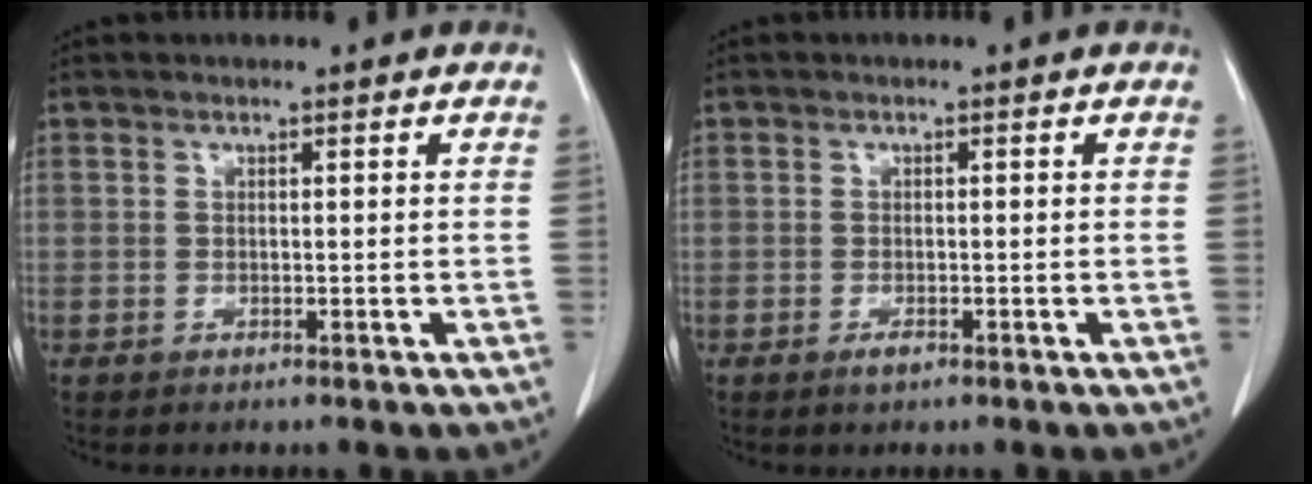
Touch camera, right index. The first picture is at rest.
{"total": 1.3, "force": [-0.8, 0.5, 0.9], "torque": [-0.015, 0.000, -0.010]}